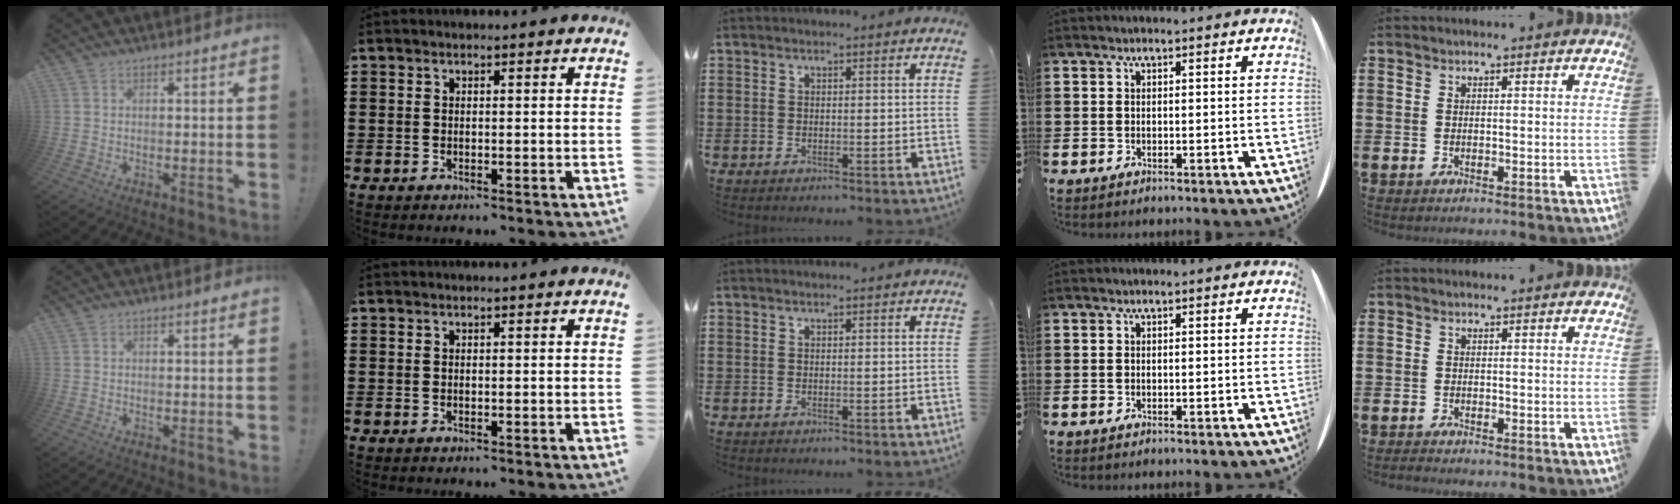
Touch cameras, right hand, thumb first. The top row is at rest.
{}